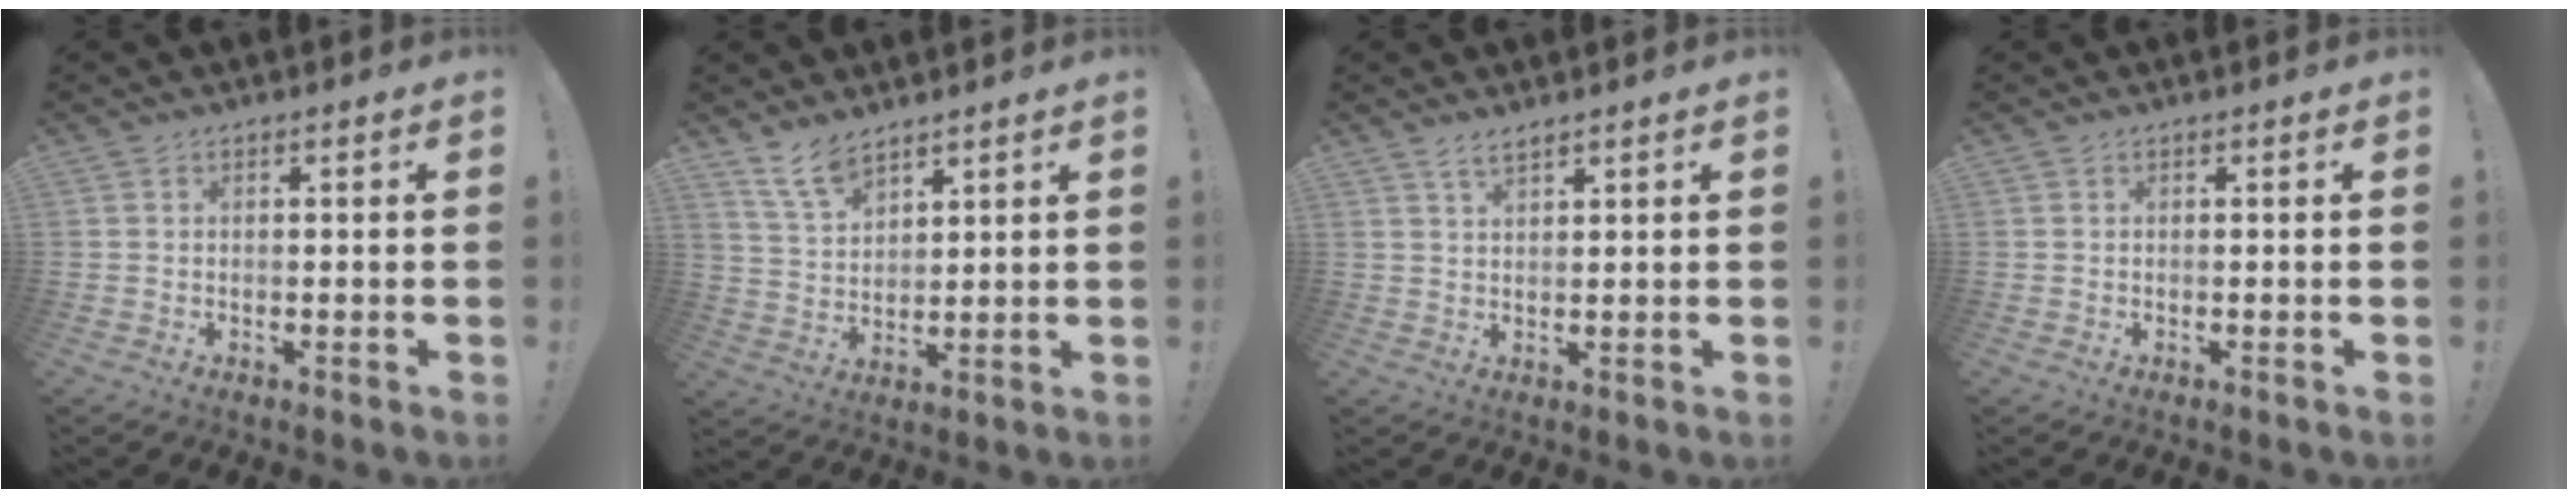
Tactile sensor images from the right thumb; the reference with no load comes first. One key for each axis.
{"total": 8.1, "fx": 6.7, "fy": 3.2, "fz": 3.2, "tx": -0.064, "ty": -0.041, "tz": 0.129}
{"total": 2.5, "fx": 2.2, "fy": 0.5, "fz": 1.2, "tx": -0.023, "ty": -0.013, "tz": 0.038}
{"total": 0.0}